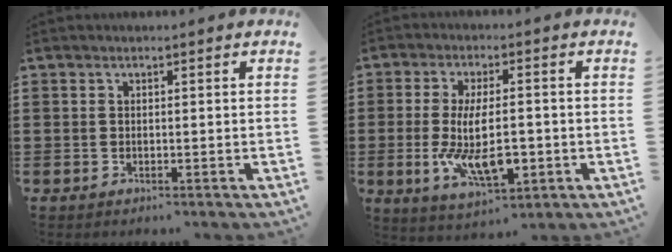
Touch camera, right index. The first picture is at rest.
{"total": 10.2, "force": [-1.7, 4.3, 9.1], "torque": [-0.187, -0.010, -0.032]}